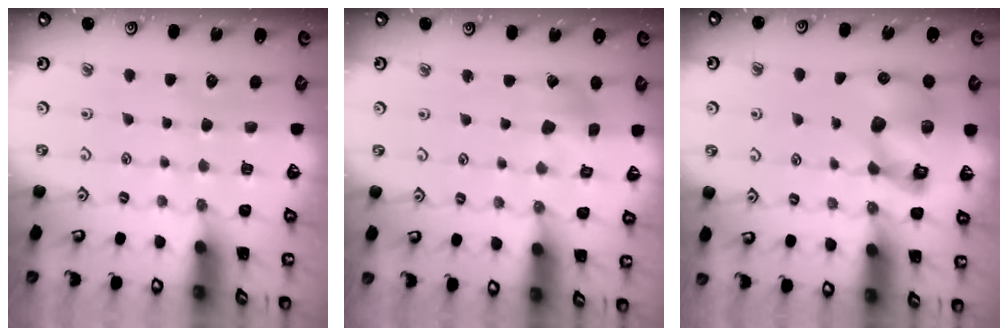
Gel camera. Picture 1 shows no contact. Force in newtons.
{"total": 3.6, "press": 3.6, "slide": 0.5}
{"total": 13.8, "press": 13.6, "slide": 2.1}